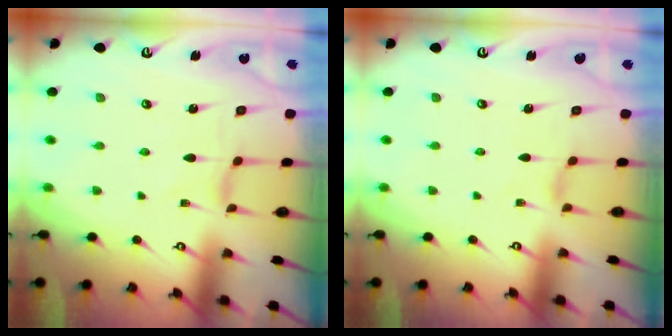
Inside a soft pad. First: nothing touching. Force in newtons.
{"total": 0.5, "press": 0.5, "slide": 0.2}